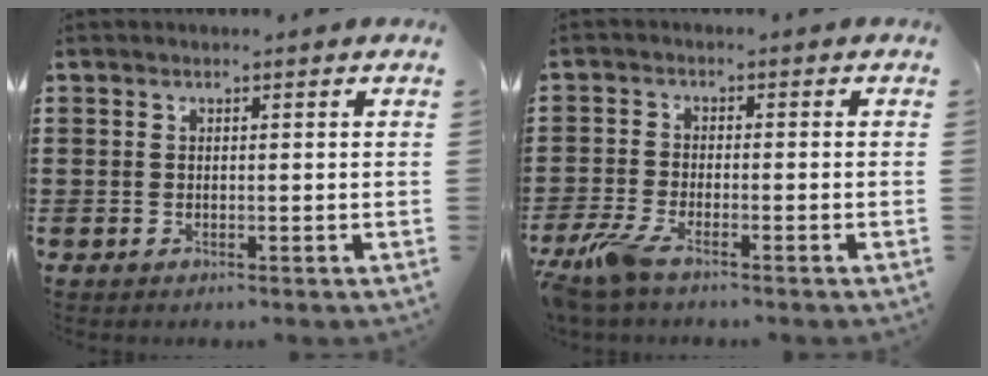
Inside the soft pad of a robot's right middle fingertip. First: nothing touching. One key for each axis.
{"total": 4.6, "fx": -3.4, "fy": 0.7, "fz": 3.0, "tx": -0.084, "ty": -0.016, "tz": -0.072}